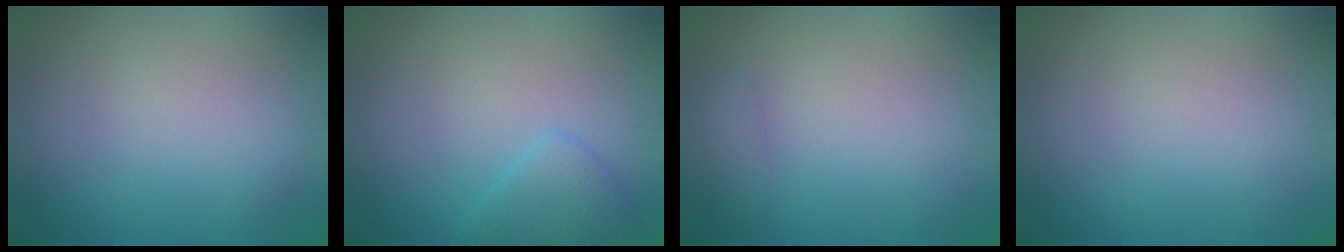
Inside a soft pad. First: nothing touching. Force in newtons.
{"total": 2.3, "press": 2.3, "slide": 0.1}
{"total": 0.8, "press": 0.8, "slide": 0.0}
{"total": 0.0}